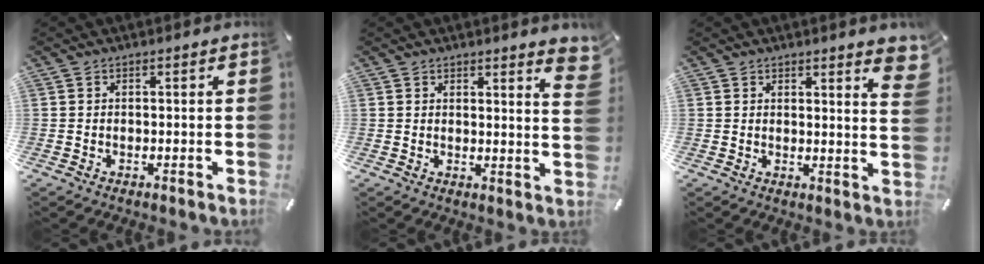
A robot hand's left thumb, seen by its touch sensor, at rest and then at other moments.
{"total": 3.9, "force": [3.0, 0.6, 2.4], "torque": [-0.032, -0.017, 0.048]}
{"total": 4.1, "force": [3.1, 0.7, 2.7], "torque": [-0.036, -0.019, 0.050]}